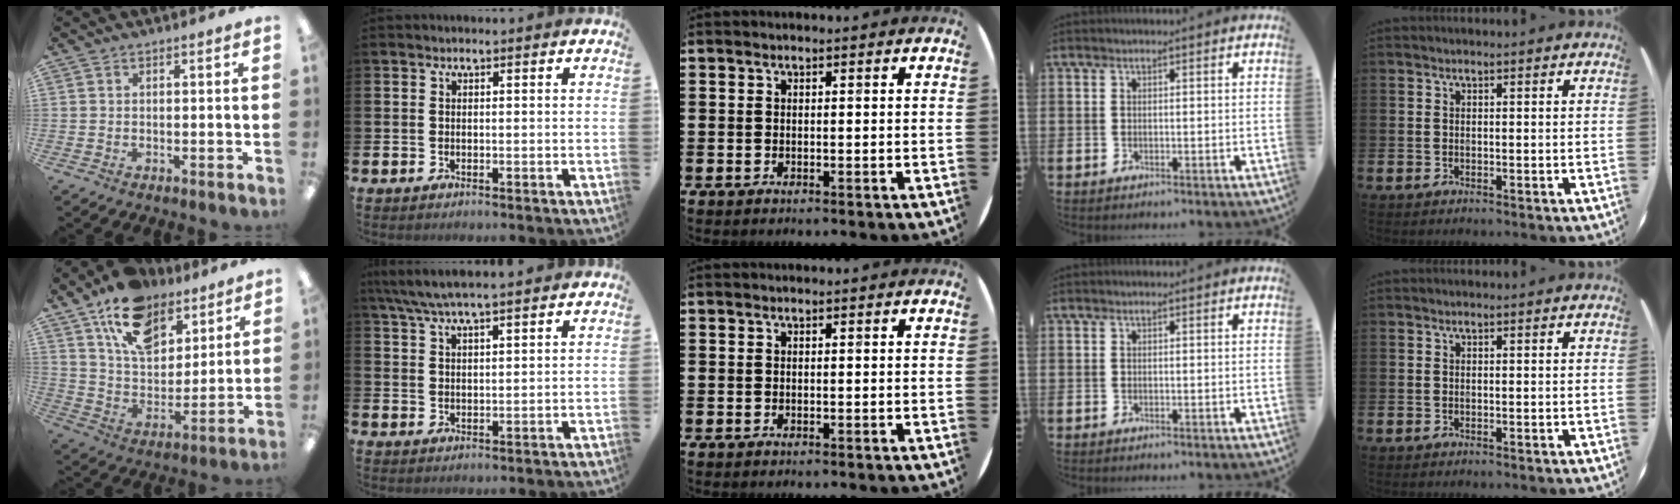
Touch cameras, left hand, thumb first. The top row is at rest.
{"thumb": {"total": 16.6, "force": [11.2, 9.4, 7.9], "torque": [-0.135, -0.052, 0.205]}, "index": {"total": 5.6, "force": [5.1, 0.4, 2.4], "torque": [-0.061, -0.013, 0.092]}}